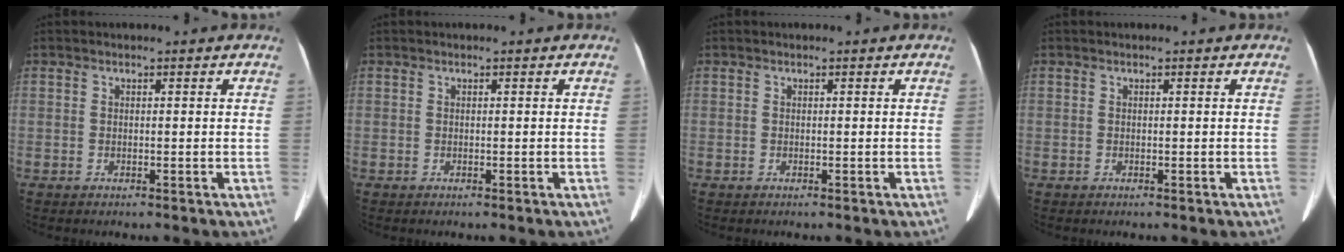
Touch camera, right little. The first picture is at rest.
{"total": 0.0}
{"total": 0.0}
{"total": 0.0}